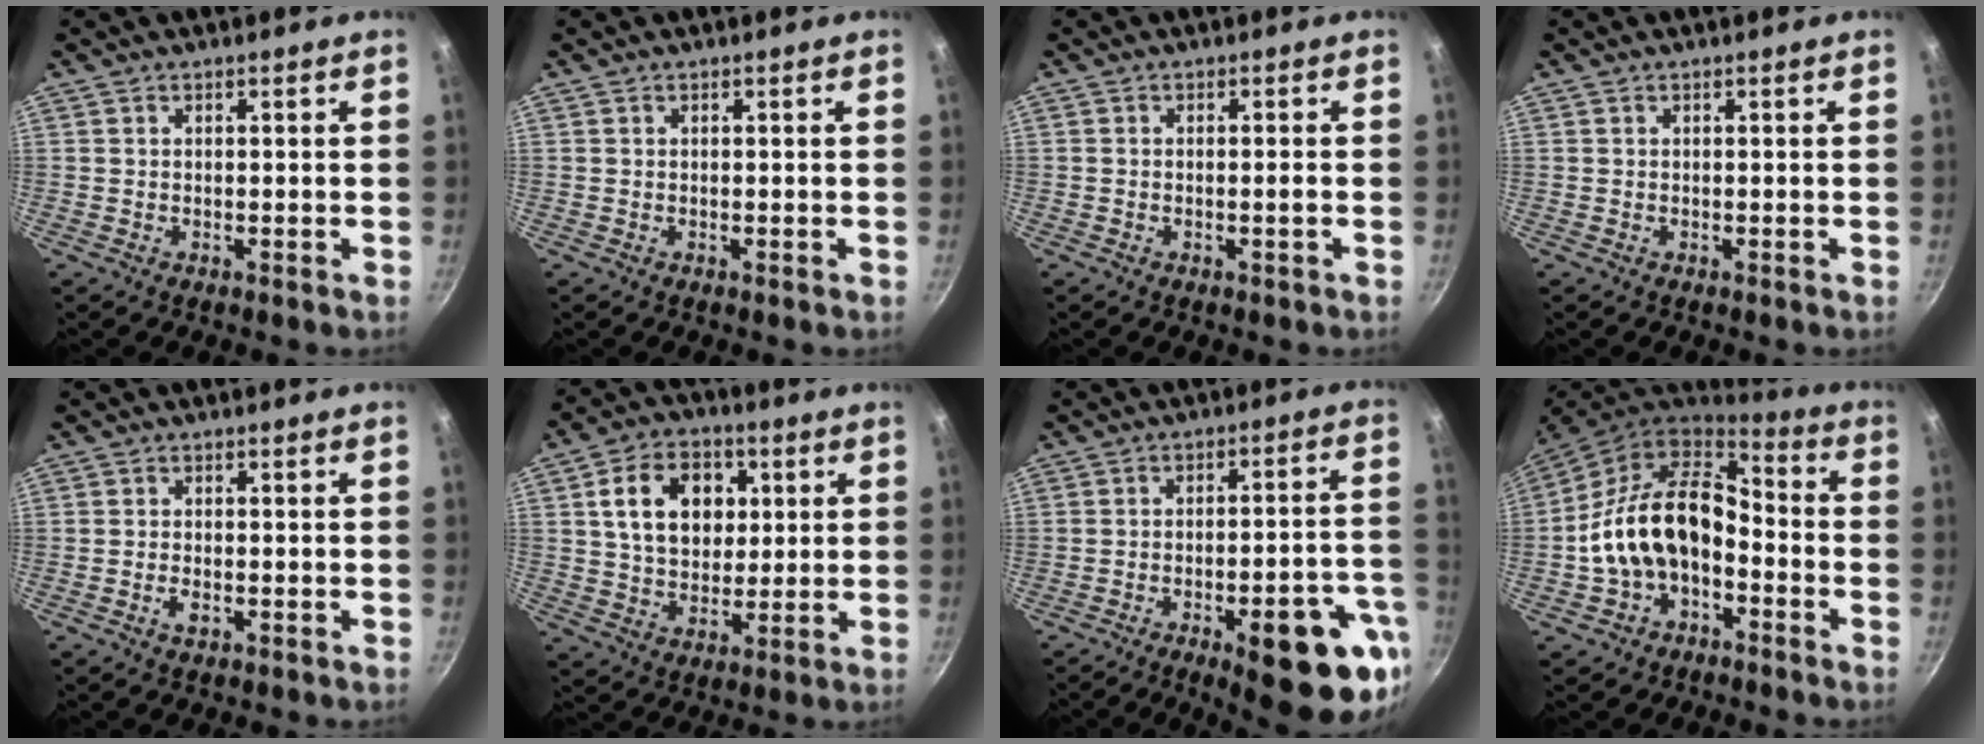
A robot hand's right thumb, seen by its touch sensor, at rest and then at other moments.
{"total": 0.0}
{"total": 1.1, "force": [-0.4, -0.1, 1.1], "torque": [-0.024, 0.006, -0.006]}
{"total": 0.0}
{"total": 2.1, "force": [-0.9, 1.0, 1.7], "torque": [-0.039, 0.004, -0.019]}
{"total": 13.9, "force": [3.2, 10.2, 8.8], "torque": [-0.116, 0.004, 0.049]}
{"total": 19.0, "force": [-8.6, 5.9, 15.9], "torque": [-0.164, 0.034, -0.109]}
{"total": 16.9, "force": [-3.2, 11.2, 12.2], "torque": [-0.200, 0.055, -0.065]}